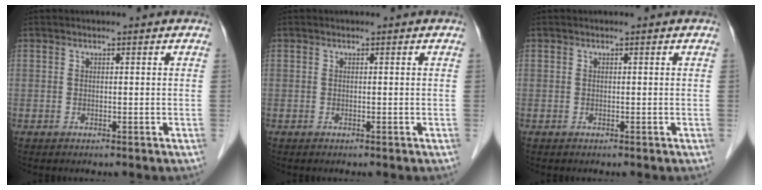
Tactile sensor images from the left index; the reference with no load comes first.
{"total": 0.0}
{"total": 0.0}